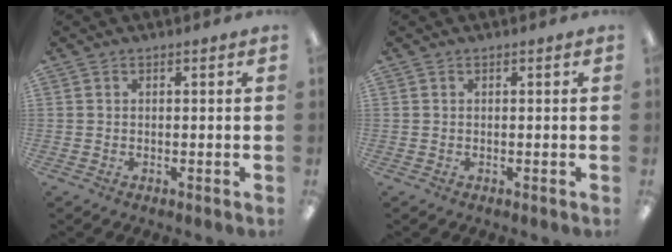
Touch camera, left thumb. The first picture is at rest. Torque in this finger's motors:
{"motor_torque": [0.00, 0.00, -0.16, 0.15, 0.00]}